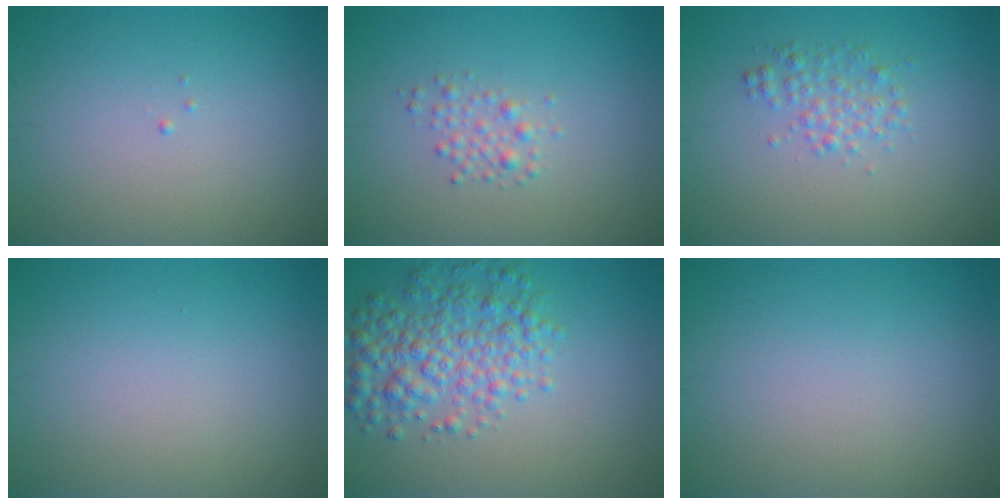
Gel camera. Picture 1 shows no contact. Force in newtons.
{"total": 1.5, "press": 1.5, "slide": 0.0}
{"total": 2.0, "press": 2.0, "slide": 0.1}
{"total": 0.0}
{"total": 5.5, "press": 5.5, "slide": 0.2}
{"total": 0.0}